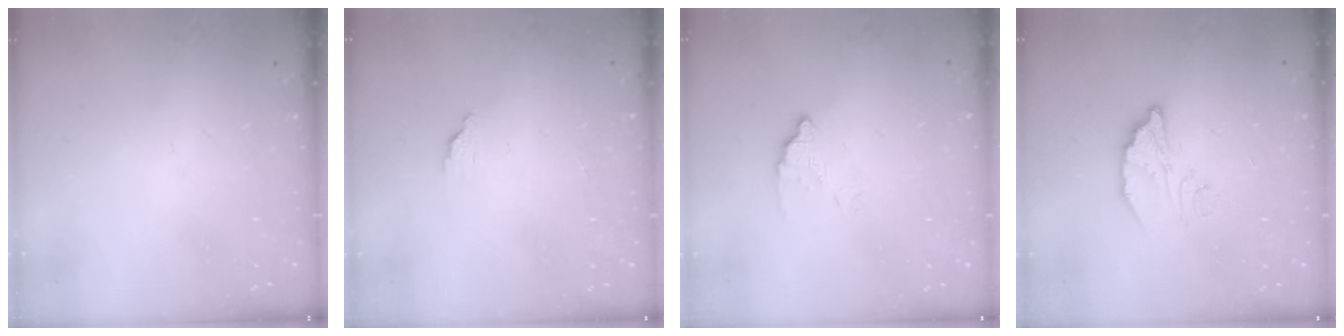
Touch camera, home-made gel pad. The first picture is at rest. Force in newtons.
{"total": 1.7, "press": 1.7, "slide": 0.1}
{"total": 2.4, "press": 2.4, "slide": 0.0}
{"total": 4.8, "press": 4.8, "slide": 0.2}